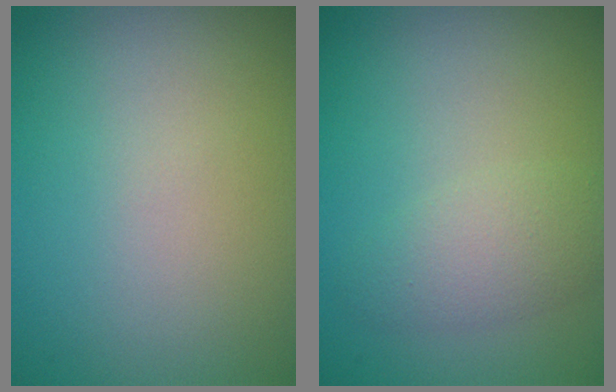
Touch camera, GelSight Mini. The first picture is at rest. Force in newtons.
{"total": 2.7, "press": 2.7, "slide": 0.0}